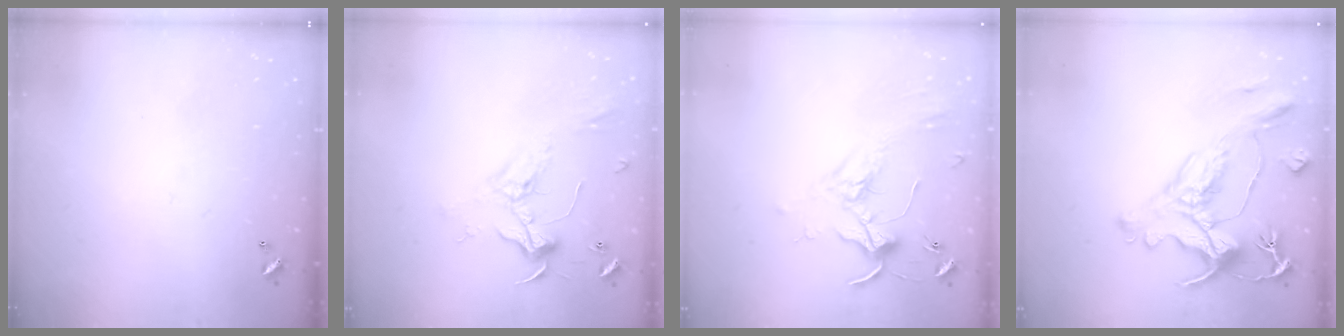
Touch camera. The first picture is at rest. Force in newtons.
{"total": 2.4, "press": 2.3, "slide": 0.9}
{"total": 1.8, "press": 1.8, "slide": 0.4}
{"total": 3.1, "press": 2.8, "slide": 1.4}